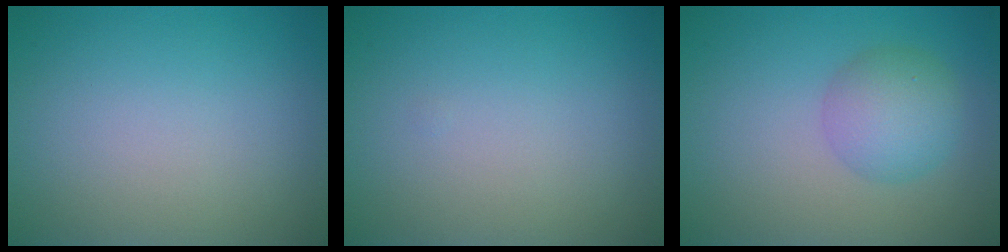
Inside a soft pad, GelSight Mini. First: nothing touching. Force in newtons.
{"total": 0.0}
{"total": 3.7, "press": 3.7, "slide": 0.1}